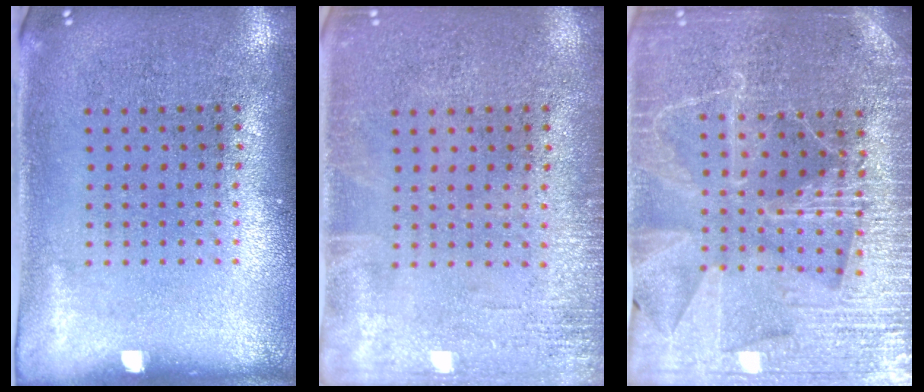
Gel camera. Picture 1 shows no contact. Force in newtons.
{"total": 1.7, "press": 1.7, "slide": 0.3}
{"total": 4.1, "press": 3.9, "slide": 1.3}